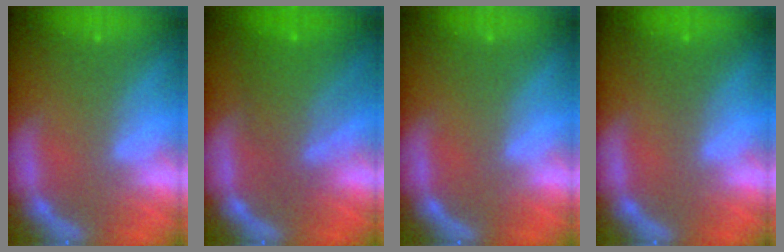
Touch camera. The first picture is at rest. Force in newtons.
{"total": 6.6}
{"total": 0.0}
{"total": 0.9}